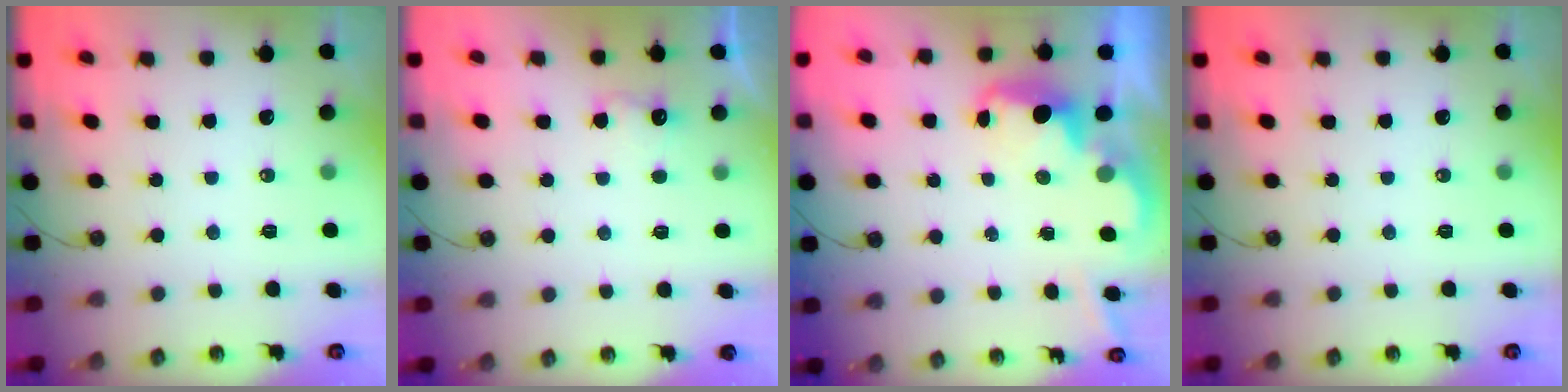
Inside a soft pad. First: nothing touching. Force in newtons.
{"total": 5.2, "press": 5.1, "slide": 1.0}
{"total": 2.6, "press": 2.6, "slide": 0.4}
{"total": 0.0}